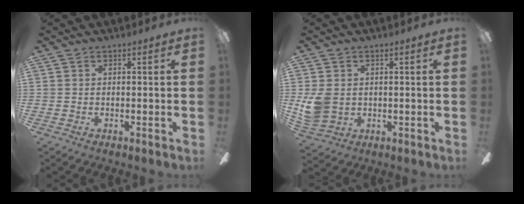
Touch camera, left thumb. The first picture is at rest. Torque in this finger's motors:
{"motor_torque": [0.52, 1.05, 0.19, -0.37, 0.08]}